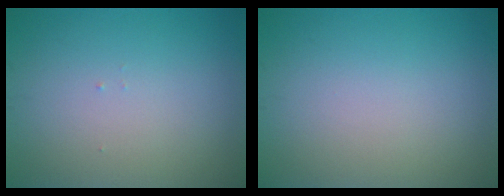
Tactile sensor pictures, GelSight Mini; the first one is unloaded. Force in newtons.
{"total": 0.0}